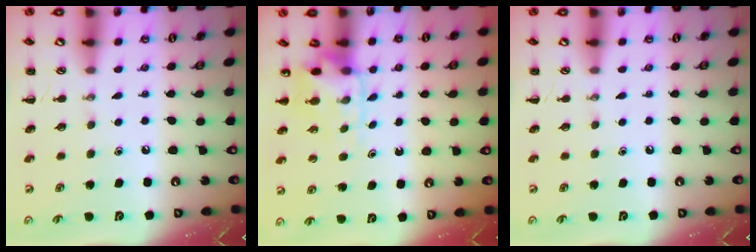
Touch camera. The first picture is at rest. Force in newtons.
{"total": 4.4, "press": 4.3, "slide": 1.0}
{"total": 0.0}